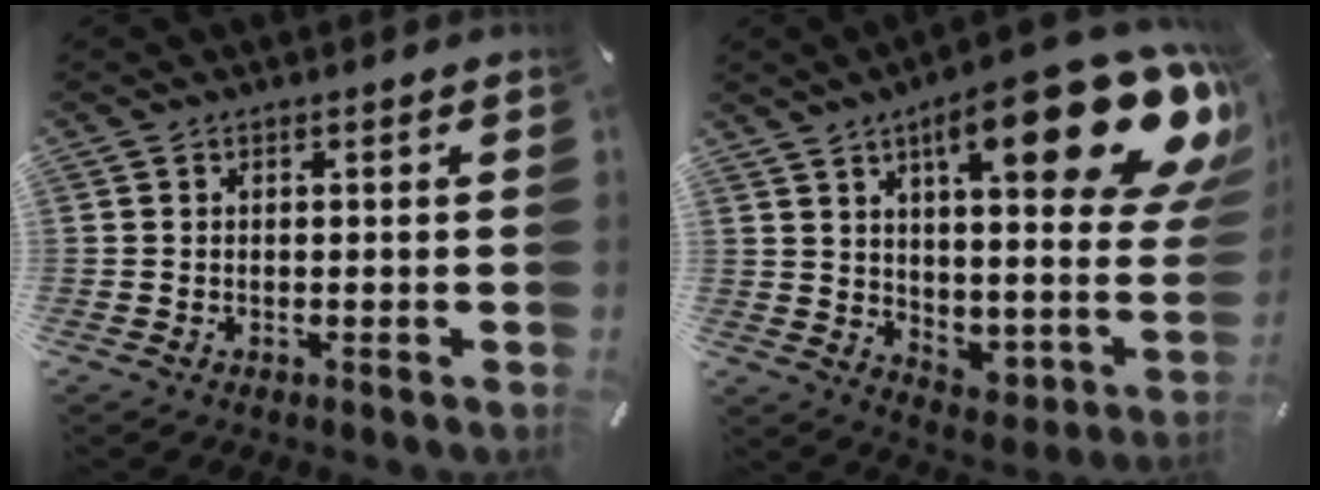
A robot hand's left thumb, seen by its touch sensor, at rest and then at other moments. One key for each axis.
{"total": 24.9, "fx": 13.4, "fy": 10.1, "fz": 18.5, "tx": -0.234, "ty": -0.101, "tz": 0.222}